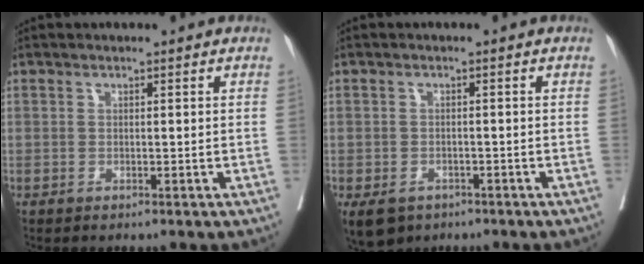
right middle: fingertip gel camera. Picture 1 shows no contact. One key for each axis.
{"total": 5.0, "fx": -3.2, "fy": 3.4, "fz": 1.9, "tx": -0.030, "ty": -0.003, "tz": -0.044}